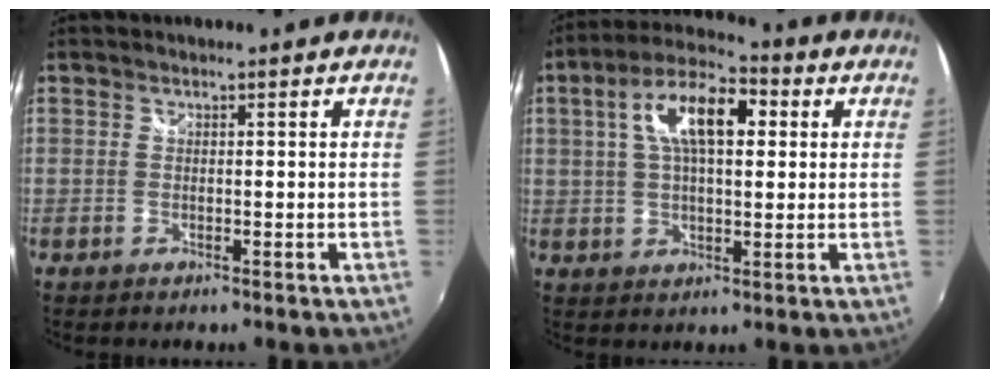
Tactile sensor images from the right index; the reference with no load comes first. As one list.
[{"total": 12.3, "force": [3.2, 5.5, 10.5], "torque": [-0.189, 0.029, 0.048]}]